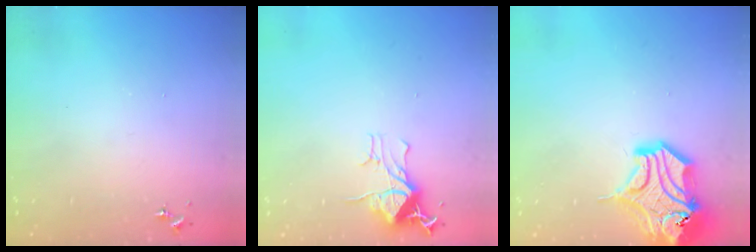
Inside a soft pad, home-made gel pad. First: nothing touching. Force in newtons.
{"total": 11.3, "press": 11.3, "slide": 0.9}
{"total": 17.2, "press": 17.0, "slide": 2.4}